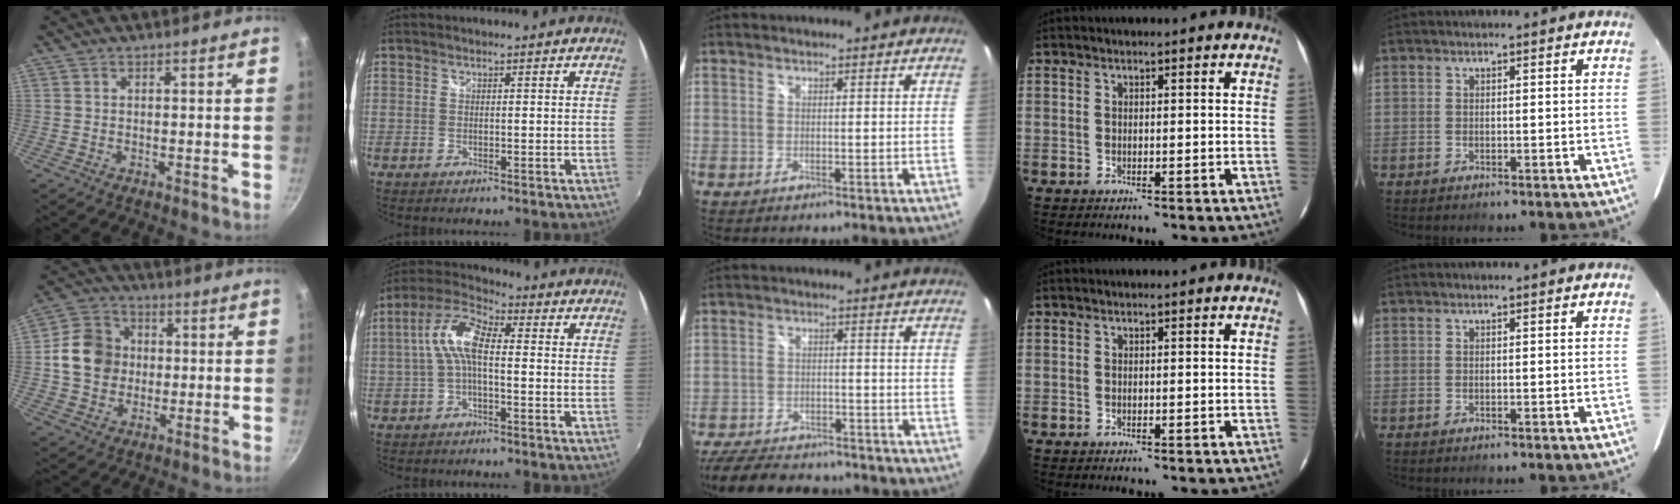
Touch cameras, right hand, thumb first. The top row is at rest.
{"thumb": {"total": 11.3, "force": [0.3, 9.8, 5.5], "torque": [-0.070, 0.016, -0.006]}, "index": {"total": 8.5, "force": [-0.3, 3.3, 7.8], "torque": [-0.171, 0.025, -0.011]}, "middle": {"total": 15.4, "force": [-12.7, 5.7, 6.6], "torque": [-0.151, -0.006, -0.186]}}